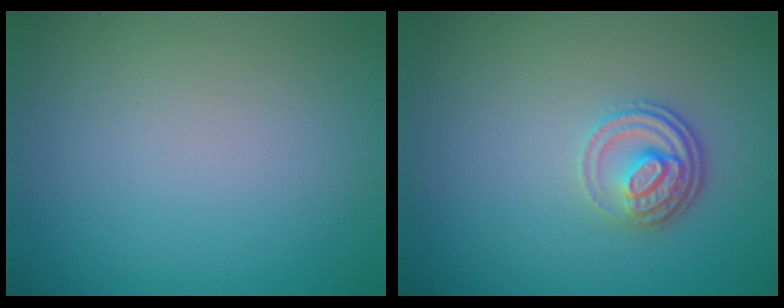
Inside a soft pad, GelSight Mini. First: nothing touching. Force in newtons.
{"total": 2.8, "press": 2.3, "slide": 1.7}